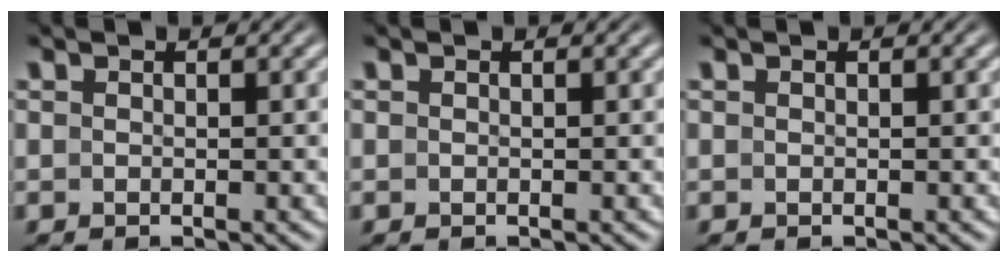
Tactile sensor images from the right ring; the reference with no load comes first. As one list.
[{"total": 0.0}, {"total": 0.0}]